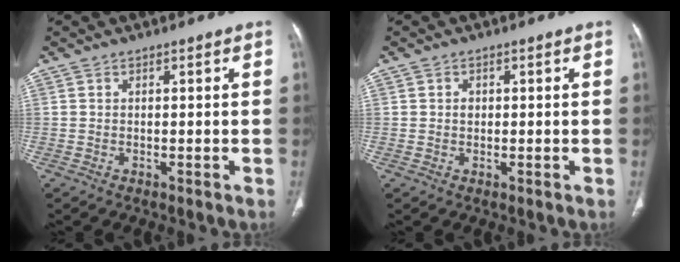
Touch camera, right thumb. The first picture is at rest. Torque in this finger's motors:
{"motor_torque": [-0.58, 0.26, -0.30, 0.17, 0.07]}